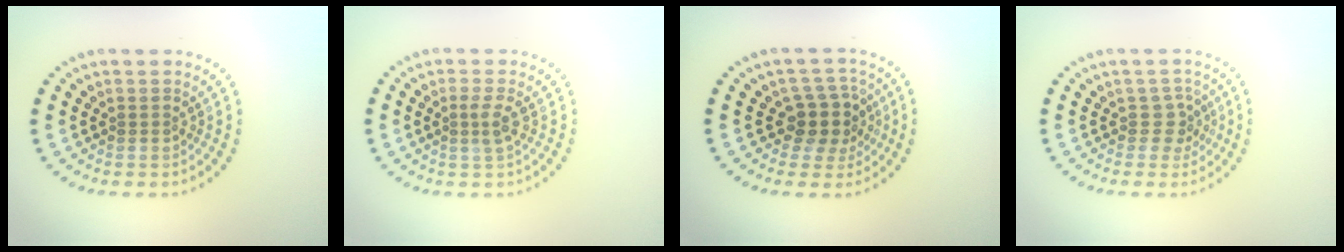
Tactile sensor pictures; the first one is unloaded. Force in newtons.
{"total": 1.7, "press": 1.3, "slide": 1.2}
{"total": 3.4, "press": 2.8, "slide": 1.9}
{"total": 1.8, "press": 1.4, "slide": 1.1}